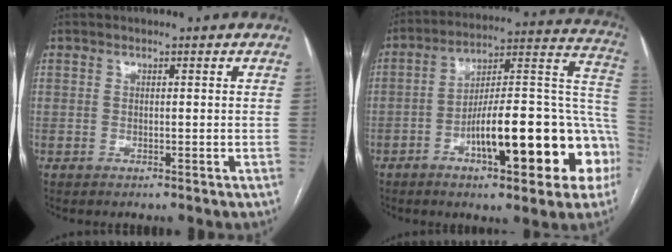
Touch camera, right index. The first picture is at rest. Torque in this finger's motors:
{"motor_torque": [1.51, -0.63, 1.06, 0.21]}